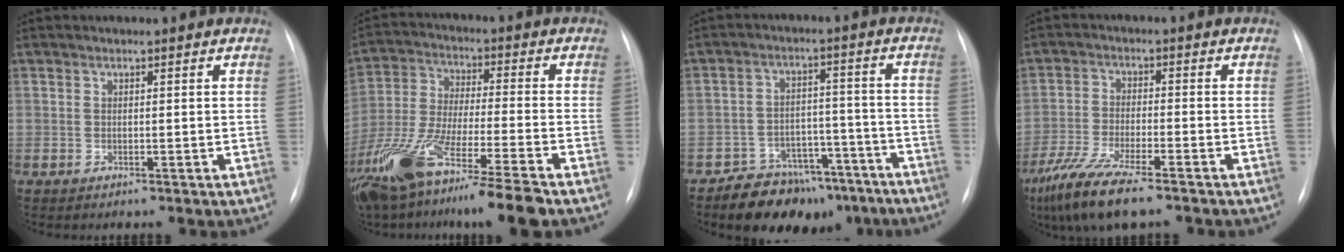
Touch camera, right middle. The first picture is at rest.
{"total": 18.4, "force": [-13.1, 0.4, 12.9], "torque": [-0.251, -0.053, -0.236]}
{"total": 12.2, "force": [-9.6, 6.4, 4.0], "torque": [-0.033, 0.042, -0.139]}
{"total": 10.3, "force": [-7.5, 1.4, 6.9], "torque": [-0.135, -0.029, -0.134]}